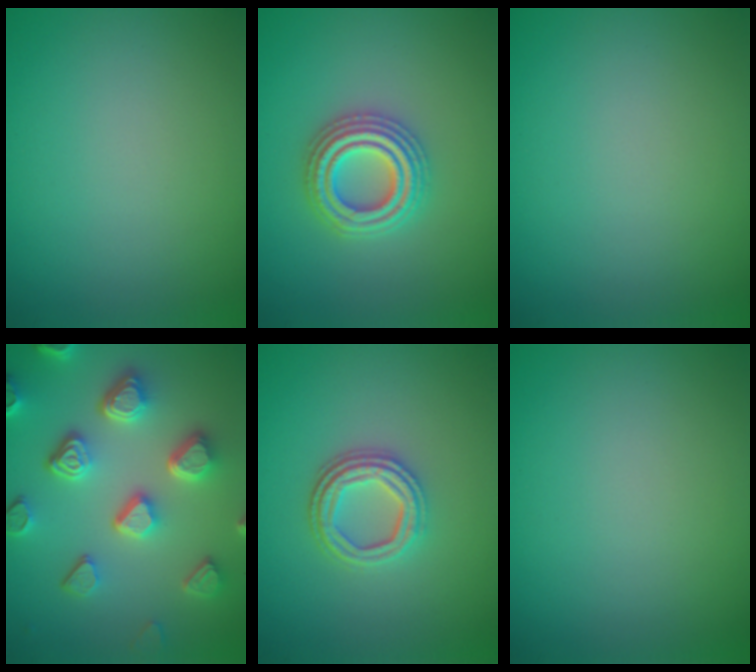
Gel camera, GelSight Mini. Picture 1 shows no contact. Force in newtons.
{"total": 4.3, "press": 4.2, "slide": 0.8}
{"total": 0.0}
{"total": 6.7, "press": 5.3, "slide": 4.0}
{"total": 3.7, "press": 3.0, "slide": 2.0}
{"total": 0.0}